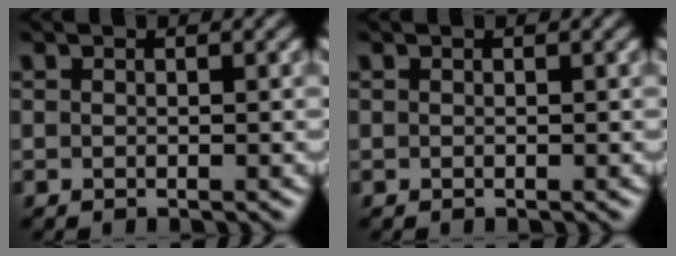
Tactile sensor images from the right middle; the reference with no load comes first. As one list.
[{"total": 0.0}]